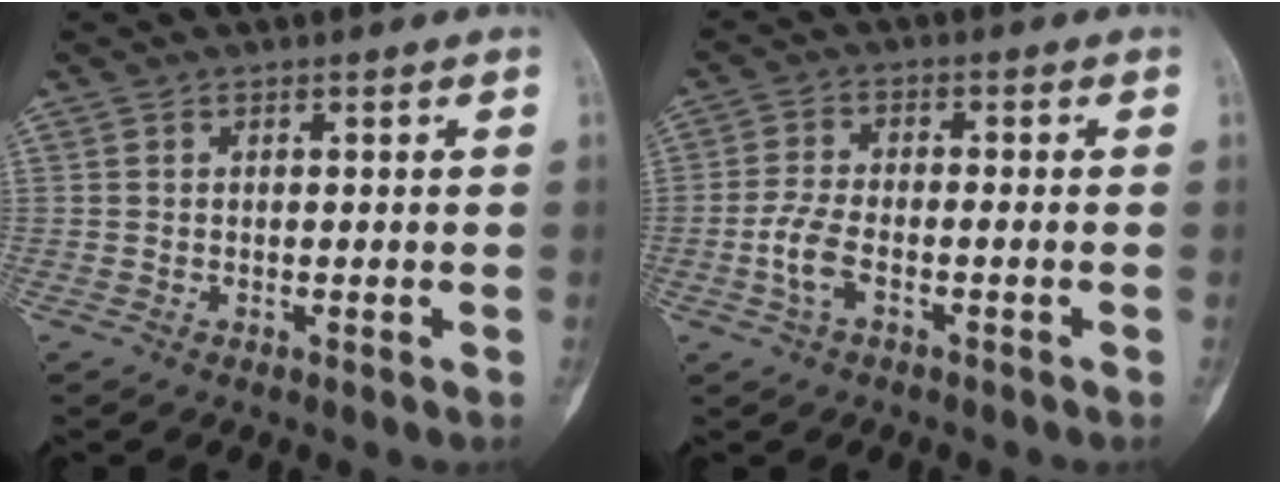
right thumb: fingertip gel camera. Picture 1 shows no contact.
{"total": 5.3, "force": [-2.0, 2.2, 4.4], "torque": [-0.100, 0.015, -0.040]}